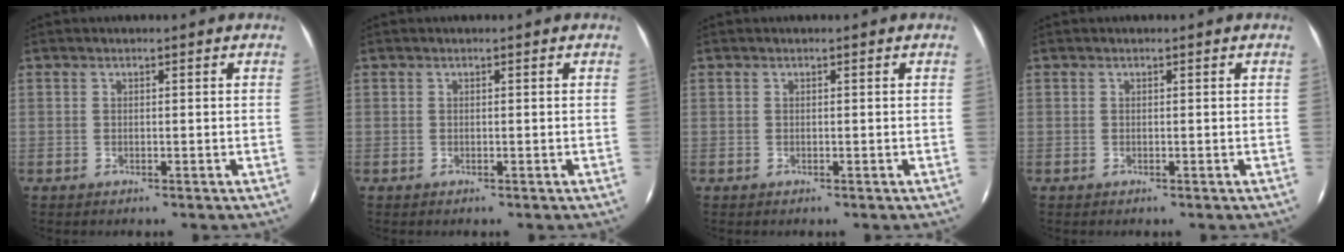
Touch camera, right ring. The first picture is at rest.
{"total": 0.0}
{"total": 0.0}
{"total": 0.0}